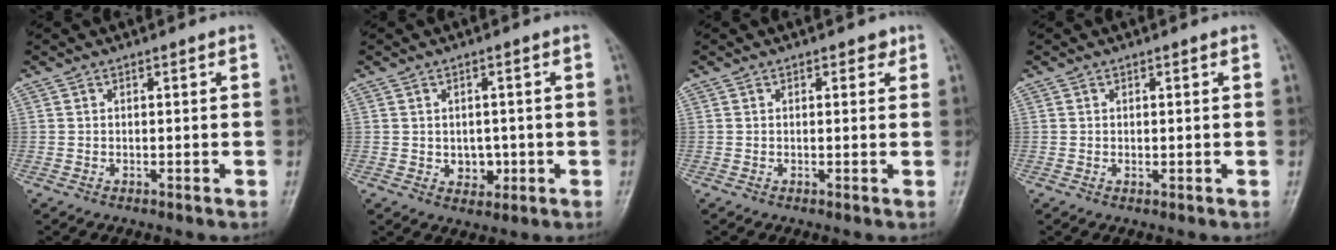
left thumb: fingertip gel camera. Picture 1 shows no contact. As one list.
[{"total": 4.0, "force": [-0.5, 3.2, 2.4], "torque": [-0.012, 0.001, 0.000]}, {"total": 1.8, "force": [1.0, 1.2, 1.0], "torque": [0.002, -0.001, 0.009]}, {"total": 0.8, "force": [0.1, 0.5, 0.6], "torque": [-0.008, -0.001, 0.003]}]